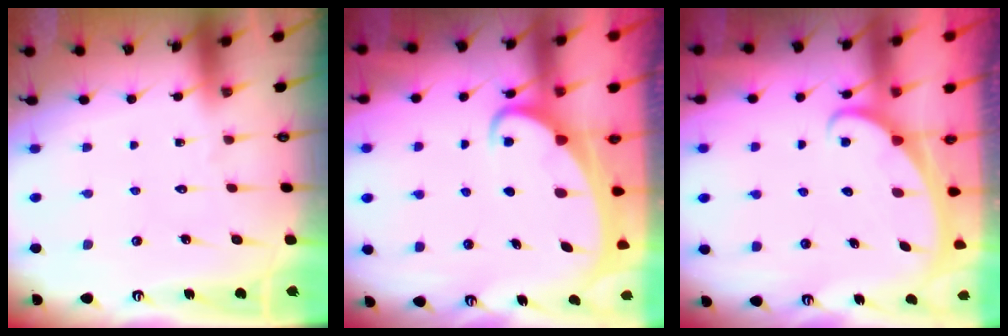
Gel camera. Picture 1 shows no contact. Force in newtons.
{"total": 3.0, "press": 2.9, "slide": 0.3}
{"total": 2.0, "press": 2.0, "slide": 0.1}